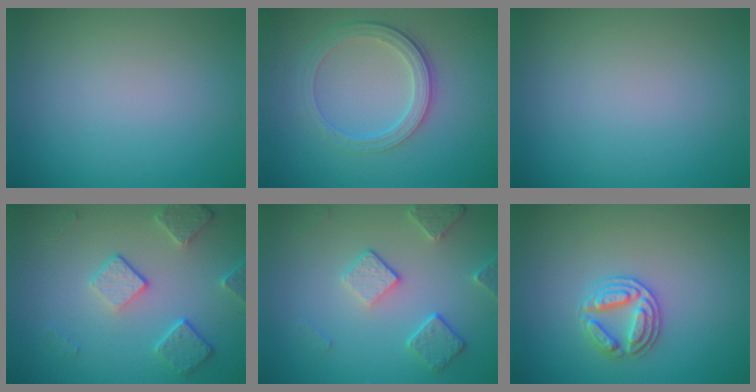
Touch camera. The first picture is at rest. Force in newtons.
{"total": 3.7, "press": 2.9, "slide": 2.4}
{"total": 0.0}
{"total": 4.0, "press": 3.1, "slide": 2.6}
{"total": 3.6, "press": 3.0, "slide": 1.9}
{"total": 2.7, "press": 2.6, "slide": 0.7}